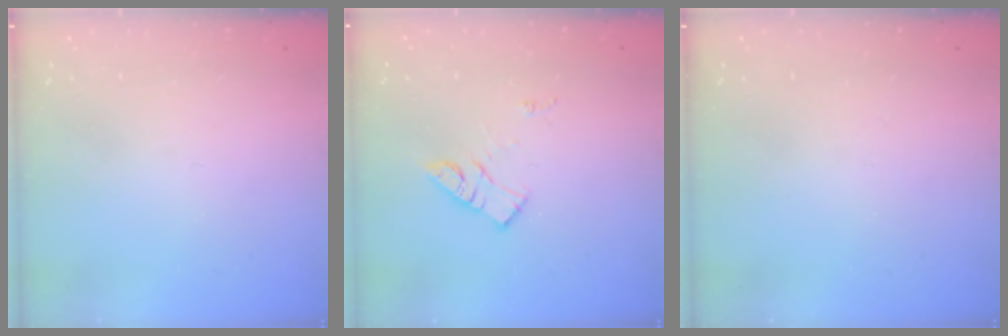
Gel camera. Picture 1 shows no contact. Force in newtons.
{"total": 10.7, "press": 10.7, "slide": 0.7}
{"total": 0.0}